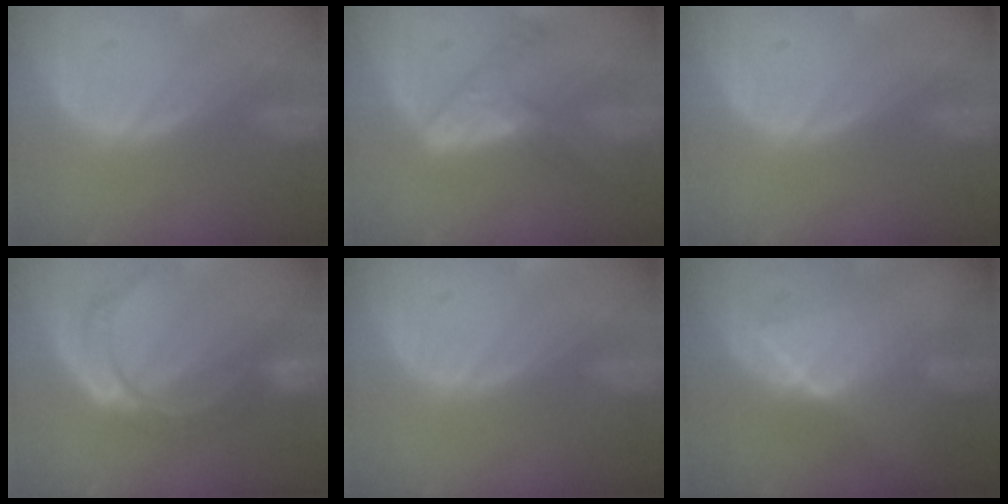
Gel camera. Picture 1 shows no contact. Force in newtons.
{"total": 6.8, "press": 5.9, "slide": 3.4}
{"total": 0.0}
{"total": 8.8, "press": 7.4, "slide": 4.7}
{"total": 0.0}
{"total": 6.5, "press": 6.4, "slide": 0.9}